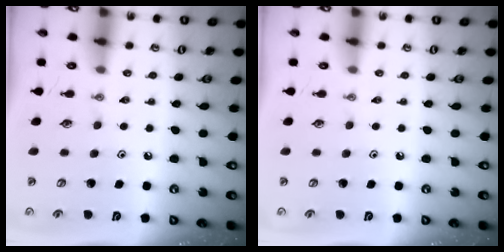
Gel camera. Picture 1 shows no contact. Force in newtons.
{"total": 0.0}